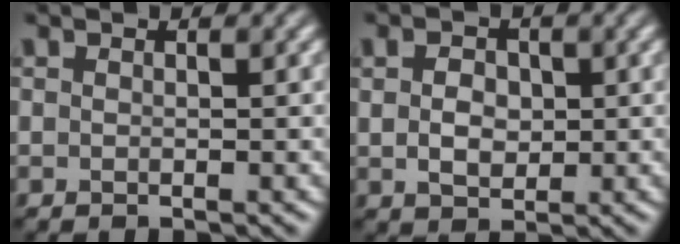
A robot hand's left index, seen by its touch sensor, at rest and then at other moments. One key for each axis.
{"total": 3.0, "fx": 0.4, "fy": 2.1, "fz": 2.0, "tx": -0.042, "ty": 0.002, "tz": 0.007}